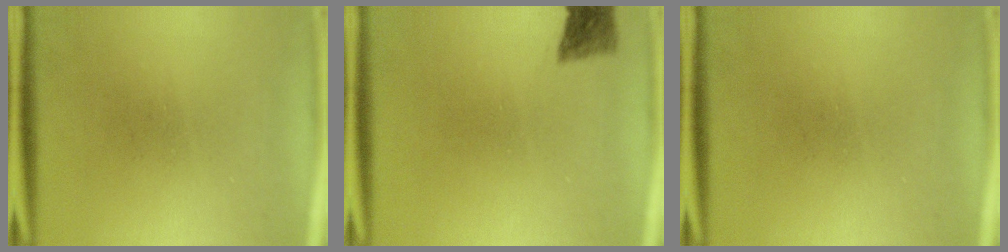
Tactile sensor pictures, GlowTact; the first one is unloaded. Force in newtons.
{"total": 2.8}
{"total": 0.0}